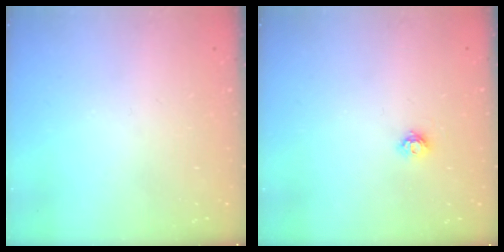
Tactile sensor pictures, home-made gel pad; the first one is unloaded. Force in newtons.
{"total": 4.3, "press": 4.3, "slide": 0.6}